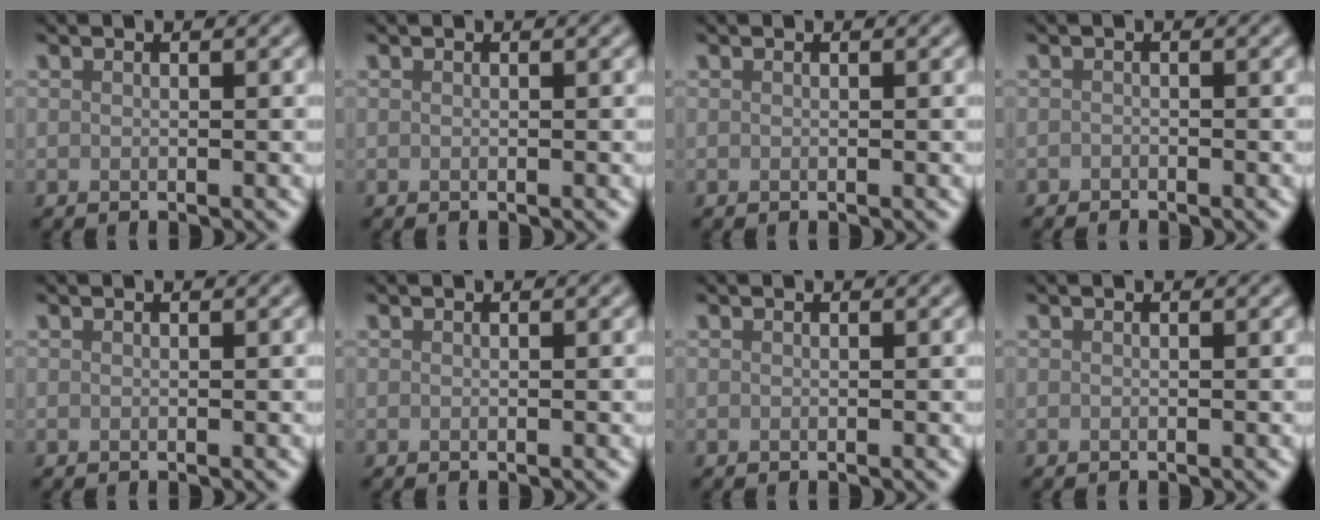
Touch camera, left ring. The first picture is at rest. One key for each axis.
{"total": 0.0}
{"total": 0.0}
{"total": 0.5, "fx": -0.5, "fy": 0.1, "fz": 0.0, "tx": 0.001, "ty": -0.001, "tz": -0.011}
{"total": 0.0}
{"total": 0.0}
{"total": 0.0}
{"total": 0.0}